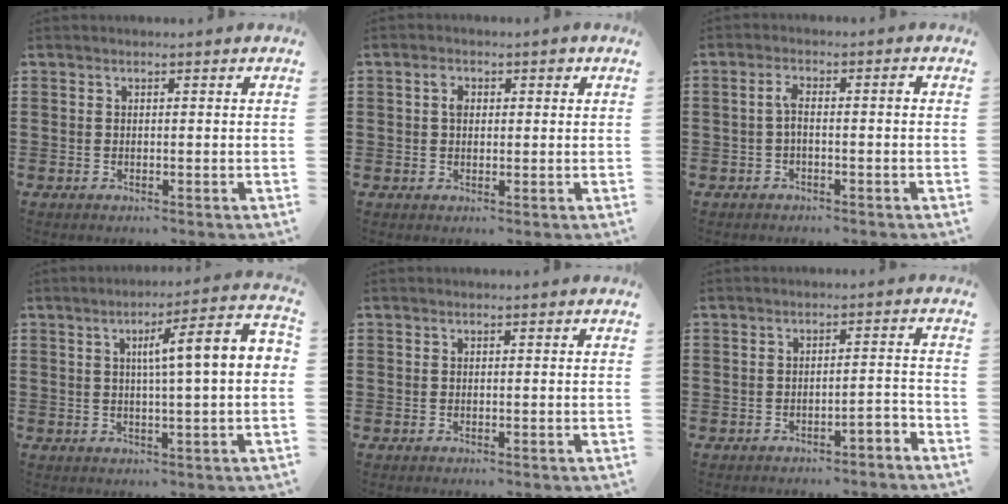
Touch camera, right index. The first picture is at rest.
{"total": 2.7, "force": [0.7, 1.7, 2.0], "torque": [-0.027, 0.005, 0.006]}
{"total": 2.7, "force": [-0.4, 0.6, 2.6], "torque": [-0.049, 0.004, -0.010]}
{"total": 7.8, "force": [0.9, 0.2, 7.7], "torque": [-0.130, -0.010, 0.001]}
{"total": 0.0}
{"total": 2.5, "force": [-2.2, 0.2, 1.1], "torque": [-0.022, 0.003, -0.045]}